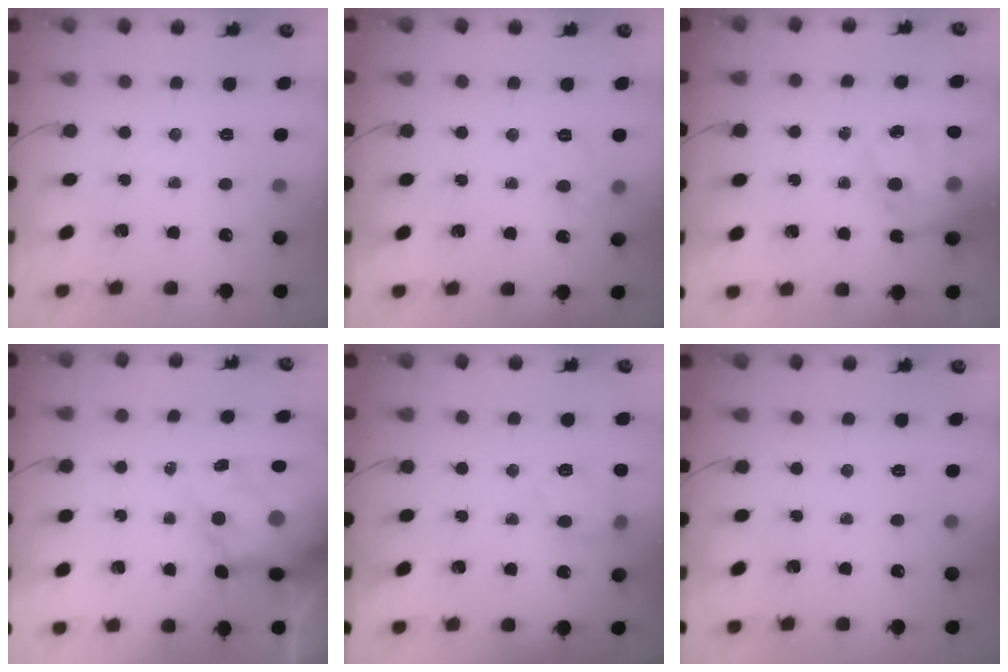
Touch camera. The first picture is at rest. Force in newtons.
{"total": 7.9, "press": 7.7, "slide": 1.7}
{"total": 16.8, "press": 16.5, "slide": 3.4}
{"total": 10.2, "press": 9.7, "slide": 3.1}
{"total": 10.3, "press": 10.2, "slide": 1.4}
{"total": 0.0}